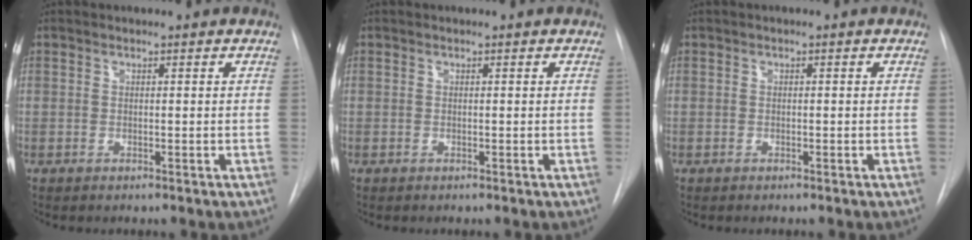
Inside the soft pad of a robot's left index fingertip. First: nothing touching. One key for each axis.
{"total": 0.0}
{"total": 0.0}